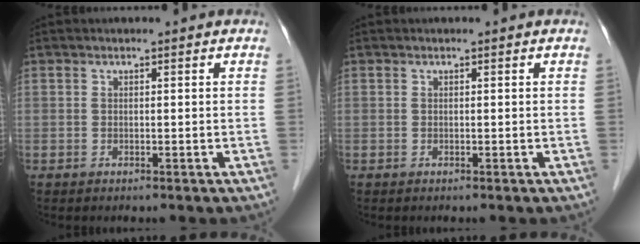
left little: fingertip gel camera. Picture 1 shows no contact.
{"total": 0.0}